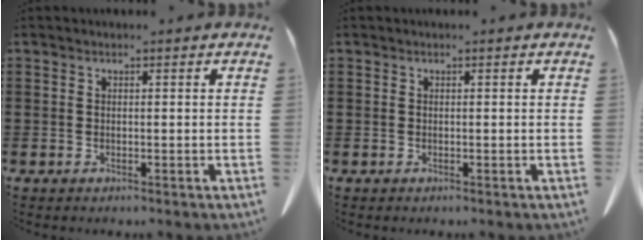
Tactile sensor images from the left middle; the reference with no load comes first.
{"total": 0.0}